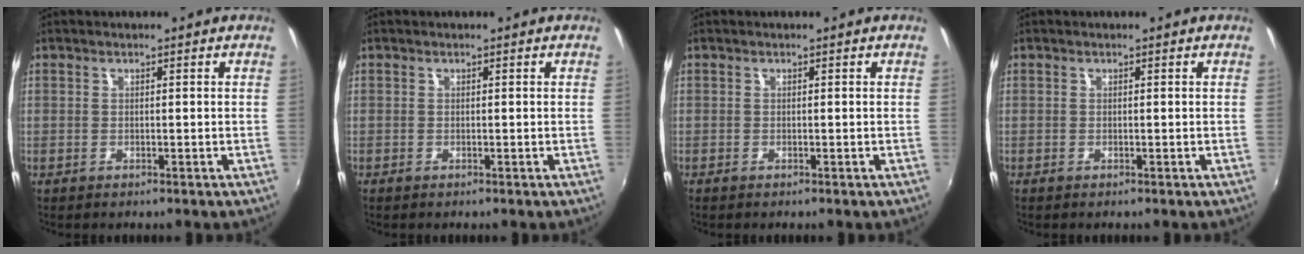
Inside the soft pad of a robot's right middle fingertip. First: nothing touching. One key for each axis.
{"total": 0.0}
{"total": 0.0}
{"total": 0.0}